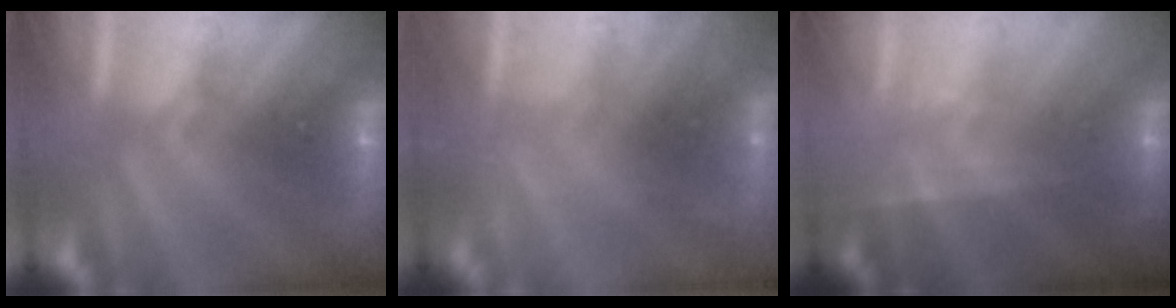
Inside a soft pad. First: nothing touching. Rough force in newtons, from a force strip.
{"total": 2.2}
{"total": 1.7}